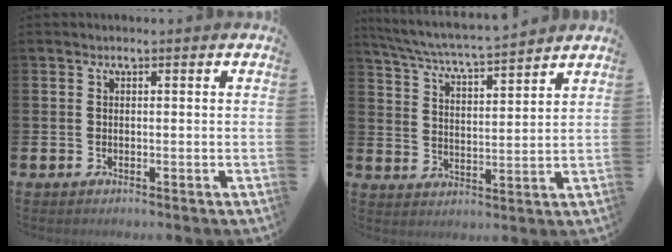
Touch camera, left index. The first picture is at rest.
{"total": 5.8, "force": [5.7, -0.1, 1.4], "torque": [-0.055, -0.041, 0.097]}